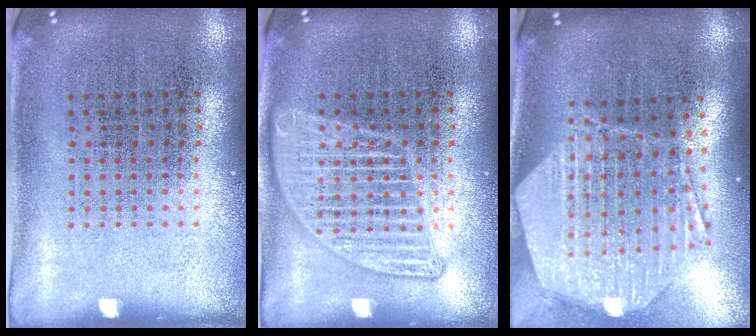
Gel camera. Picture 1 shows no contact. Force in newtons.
{"total": 2.8, "press": 2.7, "slide": 0.3}
{"total": 2.9, "press": 2.3, "slide": 1.8}